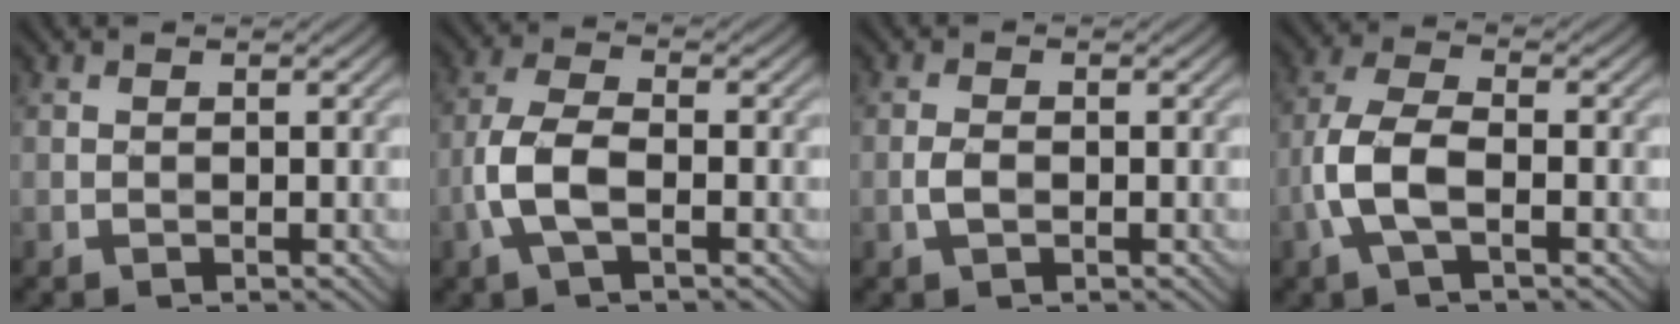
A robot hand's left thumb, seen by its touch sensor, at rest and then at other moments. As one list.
[{"total": 5.5, "force": [-1.9, 2.2, 4.7], "torque": [-0.112, 0.005, -0.046]}, {"total": 1.7, "force": [-0.6, 0.8, 1.4], "torque": [-0.031, 0.003, -0.014]}, {"total": 6.1, "force": [-2.0, 2.4, 5.2], "torque": [-0.123, 0.006, -0.048]}]